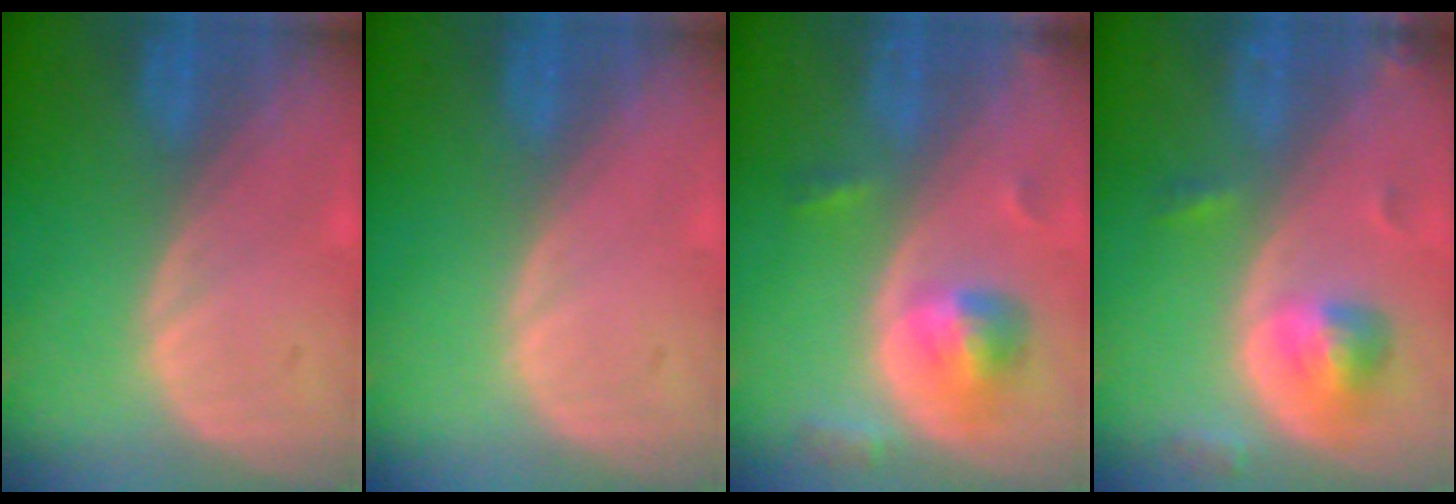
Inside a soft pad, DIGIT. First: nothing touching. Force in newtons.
{"total": 0.0}
{"total": 5.6, "press": 5.2, "slide": 2.0}
{"total": 5.2, "press": 5.0, "slide": 1.4}